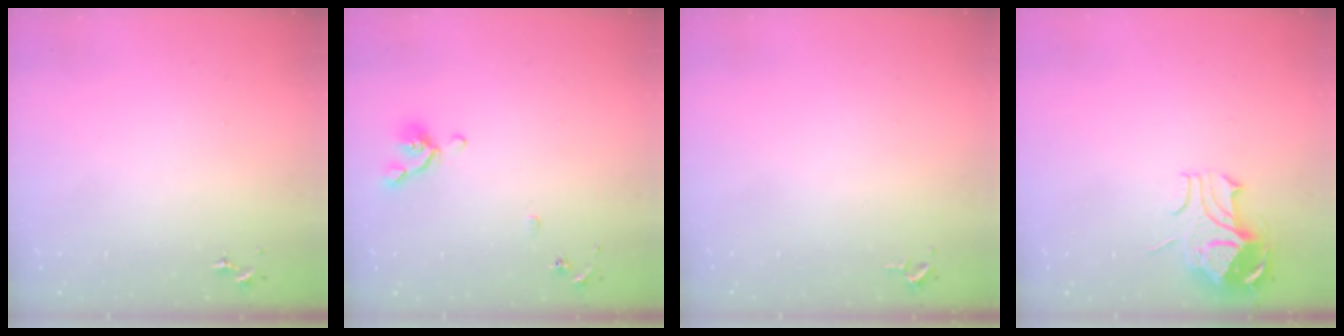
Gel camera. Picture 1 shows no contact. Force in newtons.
{"total": 7.9, "press": 7.7, "slide": 1.4}
{"total": 2.6, "press": 2.6, "slide": 0.4}
{"total": 9.9, "press": 9.8, "slide": 1.4}